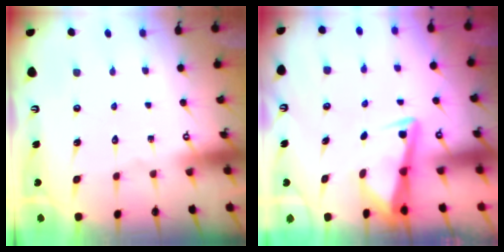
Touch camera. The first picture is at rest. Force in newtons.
{"total": 3.1, "press": 3.1, "slide": 0.3}